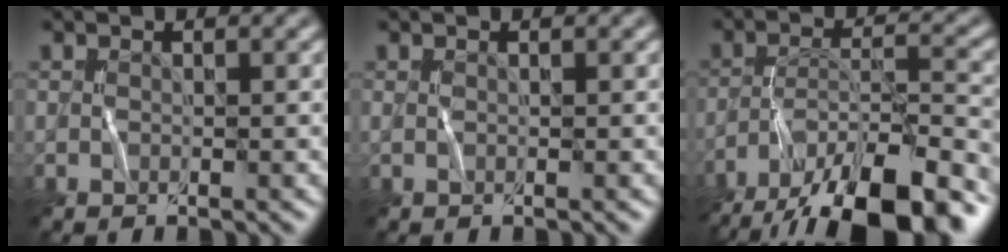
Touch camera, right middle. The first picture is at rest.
{"total": 0.0}
{"total": 13.8, "force": [-10.4, 3.8, 8.2], "torque": [-0.144, -0.010, -0.161]}